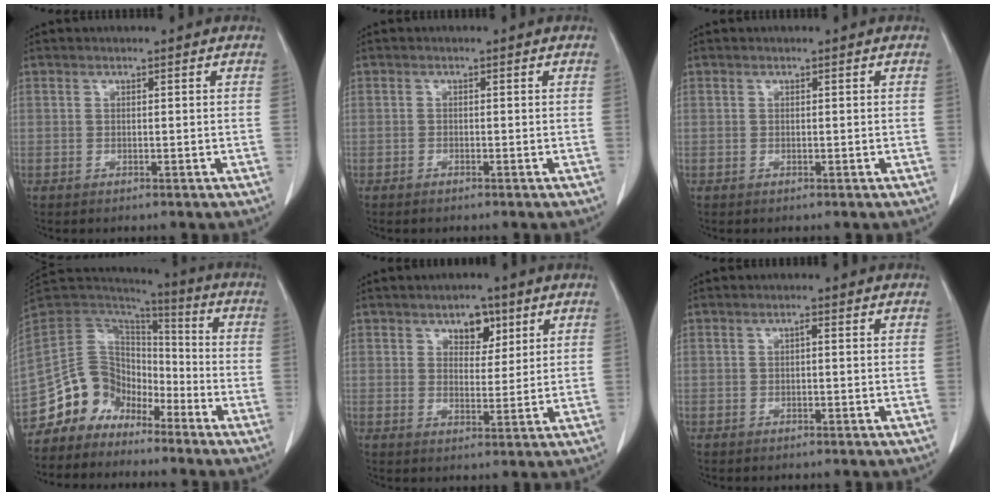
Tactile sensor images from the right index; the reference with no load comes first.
{"total": 0.6, "force": [-0.5, 0.2, 0.2], "torque": [-0.008, -0.001, -0.009]}
{"total": 0.0}
{"total": 11.1, "force": [-8.2, 7.1, 1.9], "torque": [-0.038, 0.064, -0.156]}
{"total": 4.7, "force": [2.6, 2.8, 2.8], "torque": [-0.033, 0.004, 0.040]}
{"total": 0.6, "force": [0.0, 0.1, 0.6], "torque": [-0.010, 0.002, 0.000]}